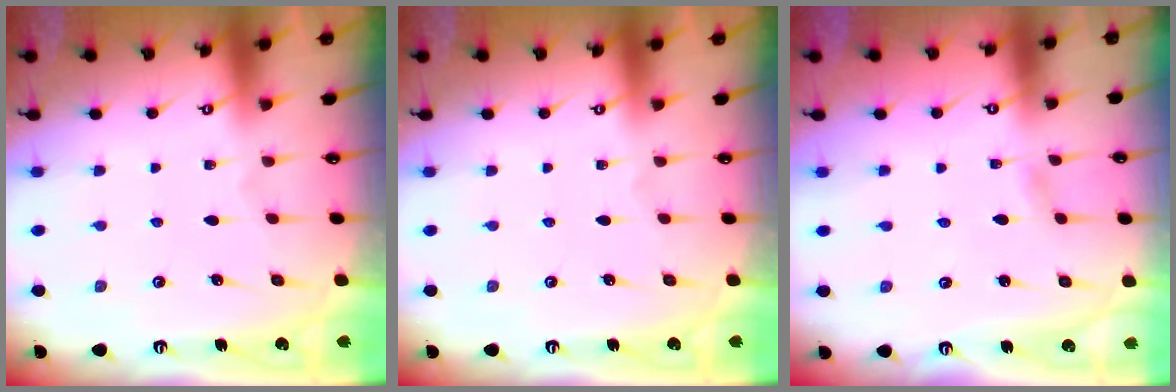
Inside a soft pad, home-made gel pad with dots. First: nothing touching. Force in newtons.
{"total": 0.0}
{"total": 2.1, "press": 2.1, "slide": 0.2}